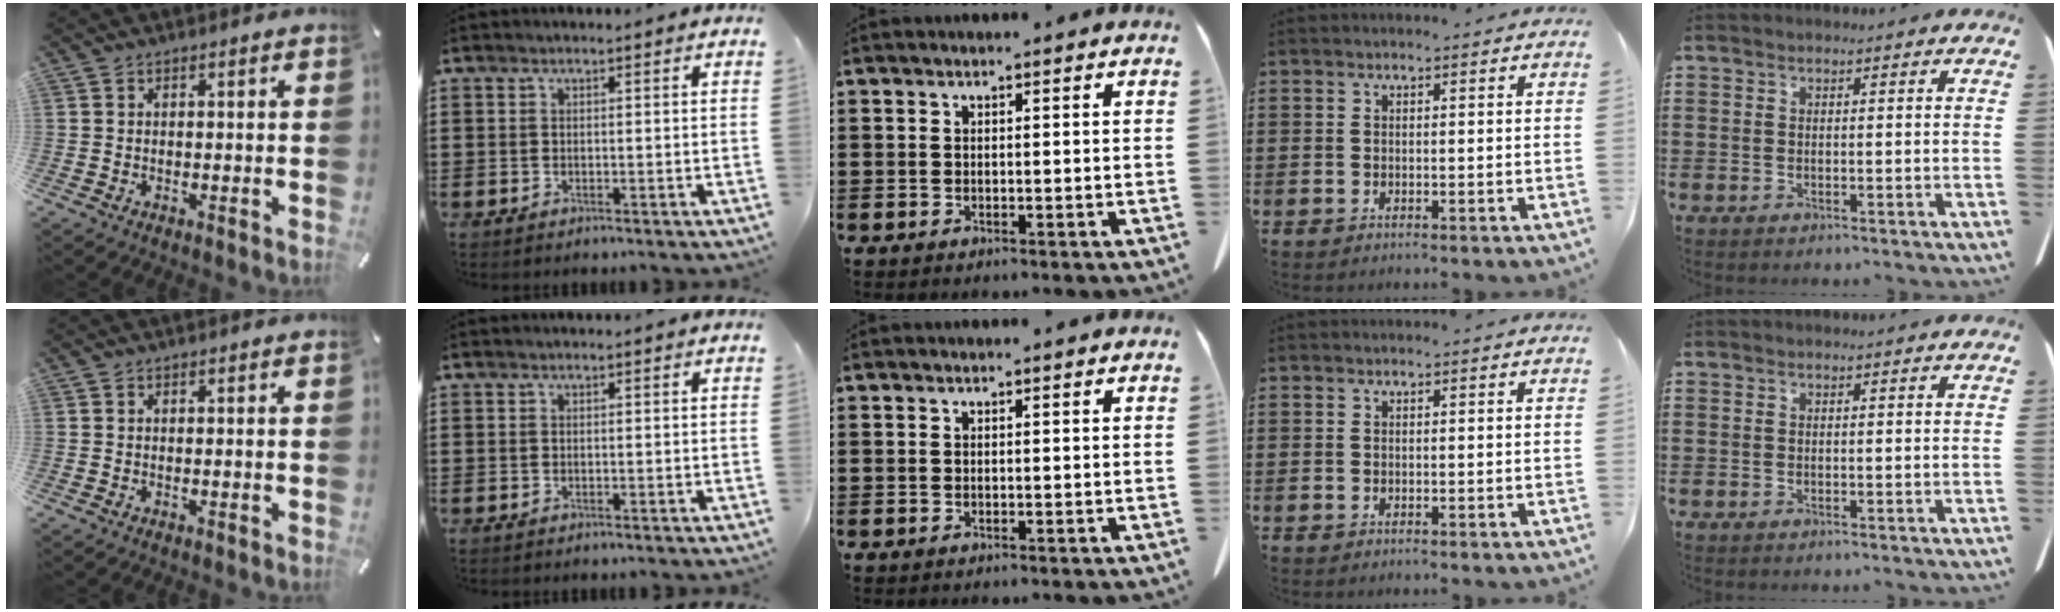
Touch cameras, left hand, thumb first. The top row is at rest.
{}